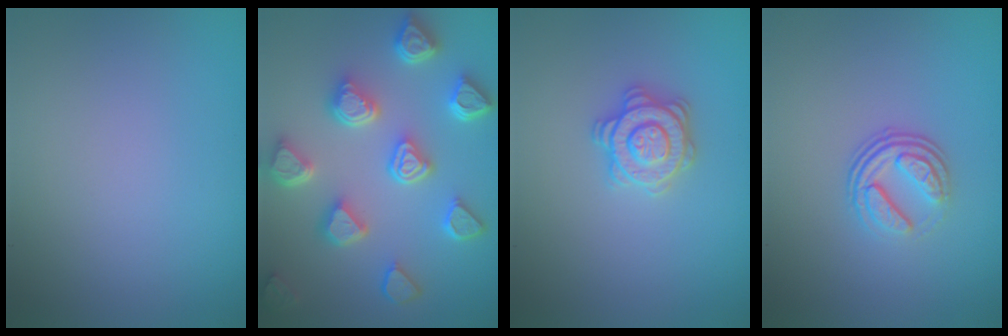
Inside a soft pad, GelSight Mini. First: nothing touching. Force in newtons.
{"total": 7.2, "press": 5.8, "slide": 4.2}
{"total": 2.8, "press": 2.8, "slide": 0.2}
{"total": 3.6, "press": 2.5, "slide": 2.7}